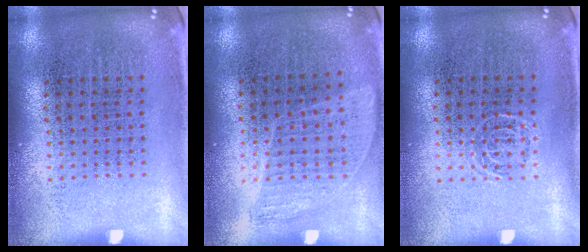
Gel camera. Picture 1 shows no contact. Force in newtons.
{"total": 0.9, "press": 0.8, "slide": 0.4}
{"total": 0.5, "press": 0.4, "slide": 0.3}